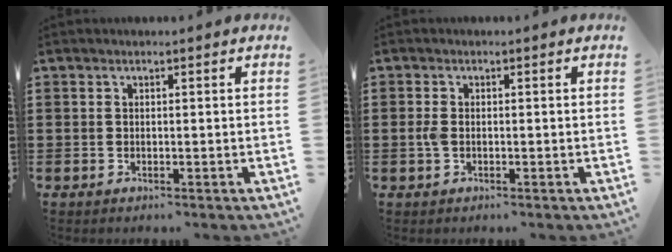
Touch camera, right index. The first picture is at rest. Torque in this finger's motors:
{"motor_torque": [0.52, -0.55, 0.31, 0.08]}